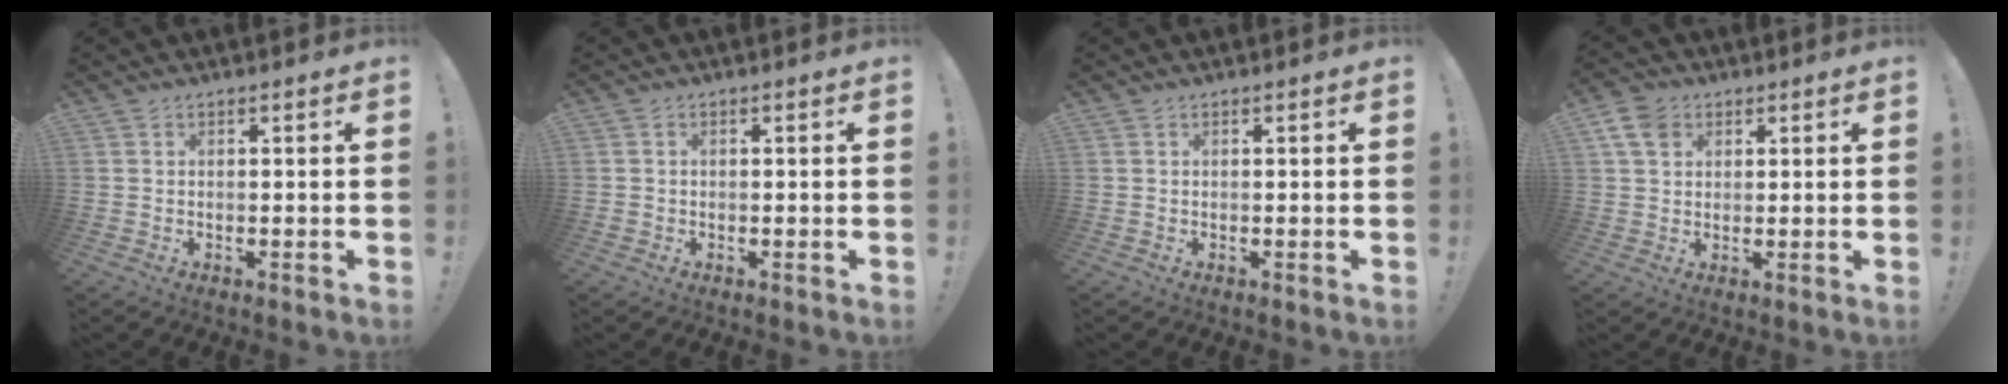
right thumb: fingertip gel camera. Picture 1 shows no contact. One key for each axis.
{"total": 0.8, "fx": -0.3, "fy": 0.7, "fz": 0.2, "tx": -0.003, "ty": 0.001, "tz": -0.005}
{"total": 0.0}
{"total": 7.8, "fx": 3.6, "fy": 5.8, "fz": 3.7, "tx": -0.067, "ty": -0.006, "tz": 0.075}